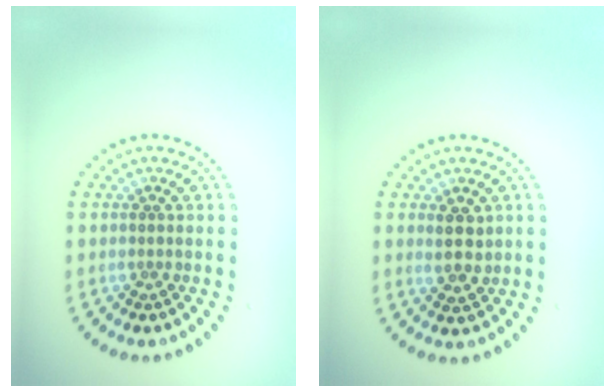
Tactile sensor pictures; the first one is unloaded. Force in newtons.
{"total": 2.1, "press": 2.0, "slide": 0.8}